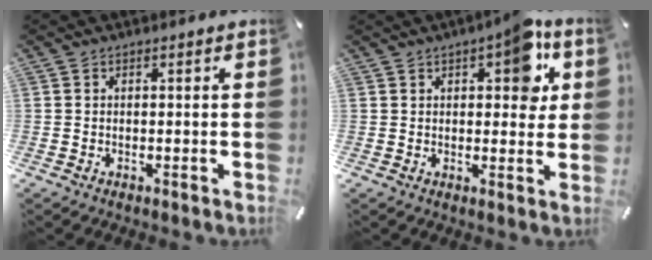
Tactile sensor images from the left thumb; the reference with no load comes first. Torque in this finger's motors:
{"motor_torque": [1.74, 1.65, 1.23, -0.41, 0.09]}